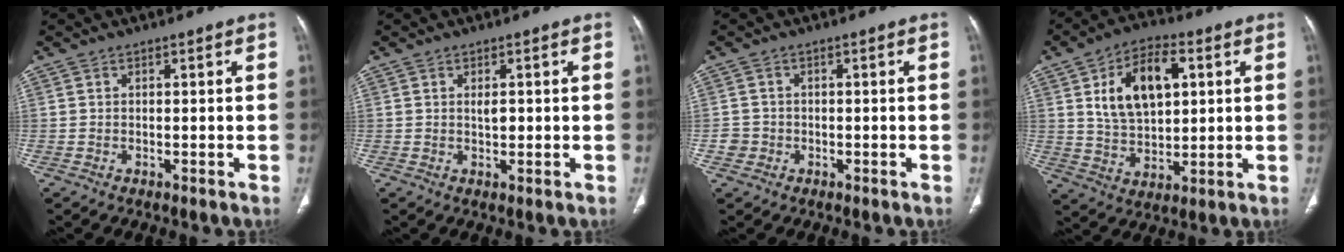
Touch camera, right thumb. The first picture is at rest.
{"total": 1.8, "force": [0.2, 0.9, 1.6], "torque": [-0.028, -0.002, 0.006]}
{"total": 2.2, "force": [-0.7, 2.1, 0.2], "torque": [0.006, 0.009, -0.015]}
{"total": 14.1, "force": [4.1, 8.2, 10.7], "torque": [-0.164, -0.001, 0.076]}